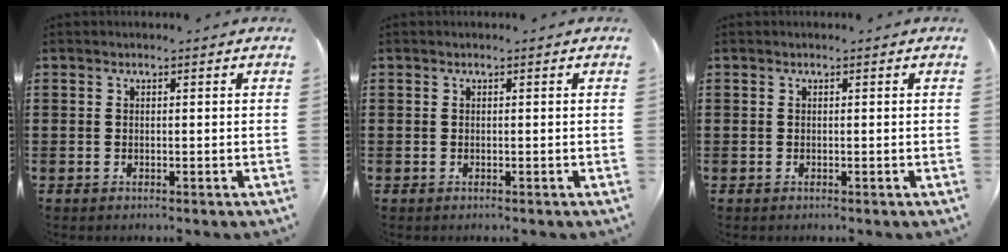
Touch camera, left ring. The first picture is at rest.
{"total": 0.0}
{"total": 0.0}